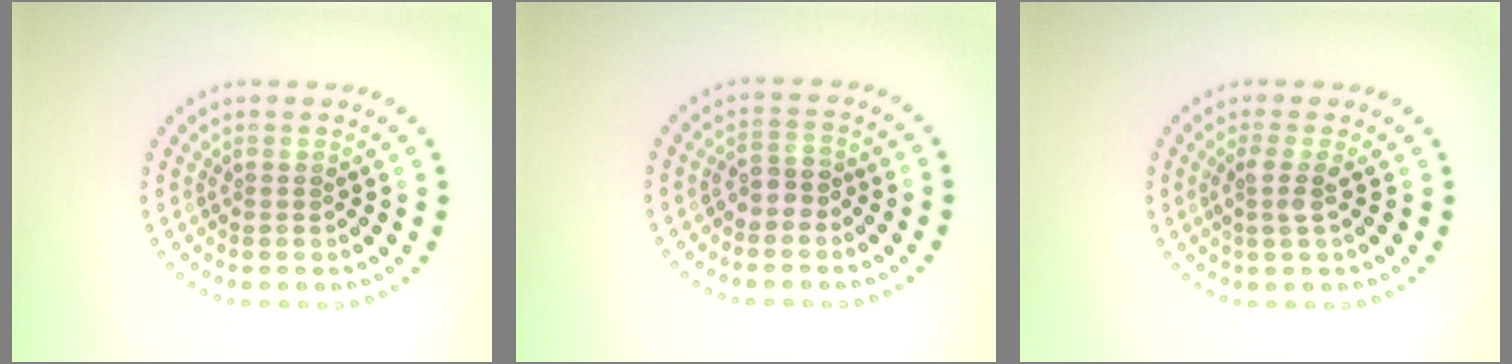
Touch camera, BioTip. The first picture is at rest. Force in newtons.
{"total": 1.7, "press": 1.5, "slide": 0.8}
{"total": 1.8, "press": 1.4, "slide": 1.2}